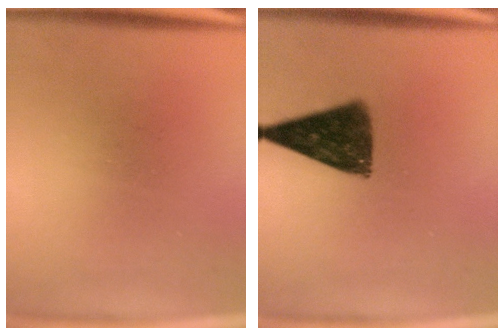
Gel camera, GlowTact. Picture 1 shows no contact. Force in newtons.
{"total": 10.9}